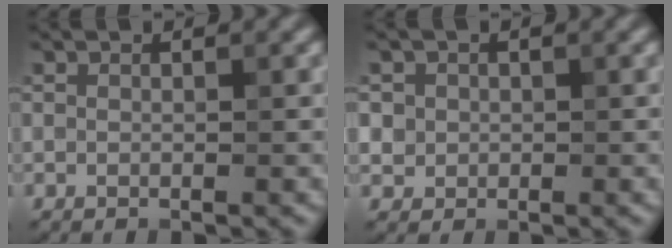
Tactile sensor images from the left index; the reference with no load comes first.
{"total": 1.7, "force": [0.3, 1.6, 0.3], "torque": [0.002, 0.000, 0.016]}